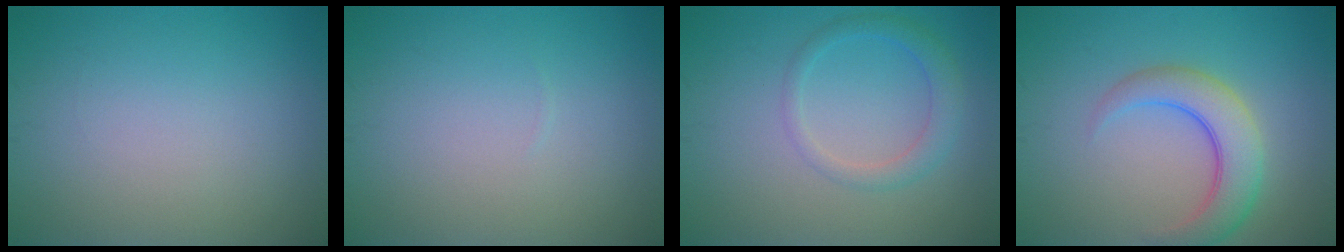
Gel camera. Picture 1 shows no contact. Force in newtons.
{"total": 0.0}
{"total": 2.3, "press": 2.3, "slide": 0.1}
{"total": 4.8, "press": 4.8, "slide": 0.3}